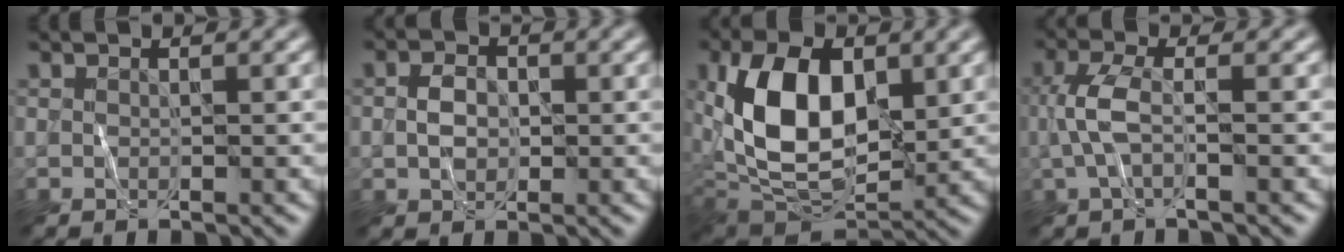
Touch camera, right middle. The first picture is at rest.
{"total": 2.3, "force": [-0.2, 1.8, 1.5], "torque": [-0.027, 0.004, -0.007]}
{"total": 11.3, "force": [1.4, 6.7, 9.0], "torque": [-0.165, -0.001, 0.021]}
{"total": 3.1, "force": [-0.5, 0.9, 2.9], "torque": [-0.068, 0.008, -0.016]}